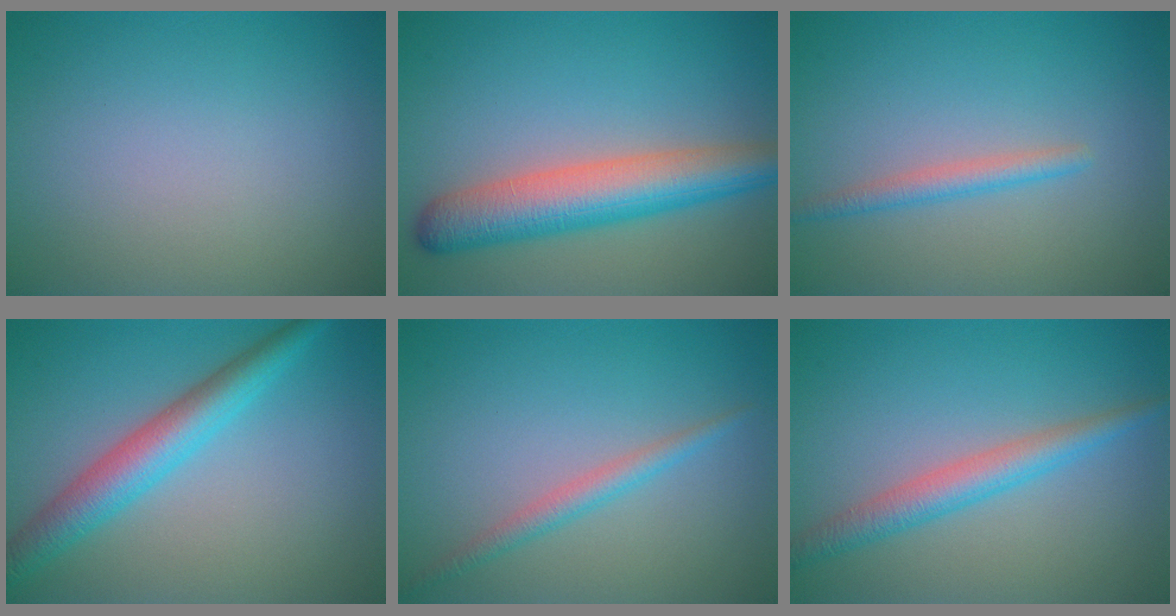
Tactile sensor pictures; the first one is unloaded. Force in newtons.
{"total": 7.0, "press": 7.0, "slide": 0.2}
{"total": 1.8, "press": 1.8, "slide": 0.1}
{"total": 5.0, "press": 5.0, "slide": 0.1}
{"total": 1.9, "press": 1.9, "slide": 0.1}
{"total": 3.3, "press": 3.3, "slide": 0.1}